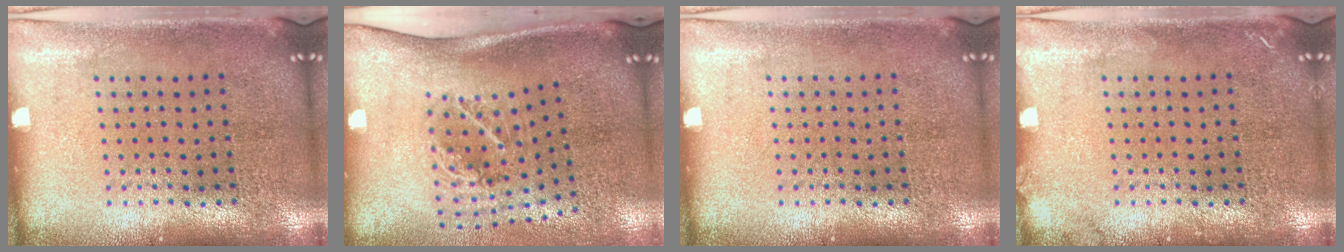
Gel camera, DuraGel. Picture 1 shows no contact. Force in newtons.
{"total": 2.0, "press": 1.3, "slide": 1.6}
{"total": 0.0}
{"total": 0.8, "press": 0.8, "slide": 0.1}